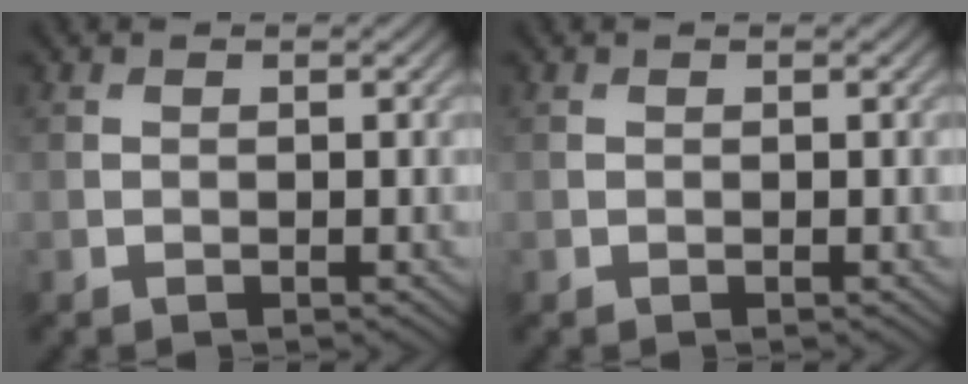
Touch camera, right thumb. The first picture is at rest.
{"total": 0.0}